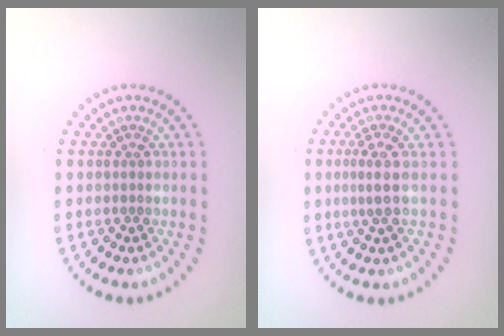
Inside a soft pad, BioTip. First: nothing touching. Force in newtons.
{"total": 2.1, "press": 1.6, "slide": 1.4}